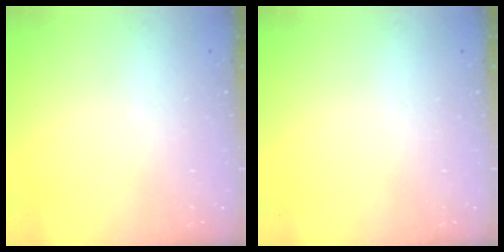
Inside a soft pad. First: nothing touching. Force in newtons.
{"total": 0.0}